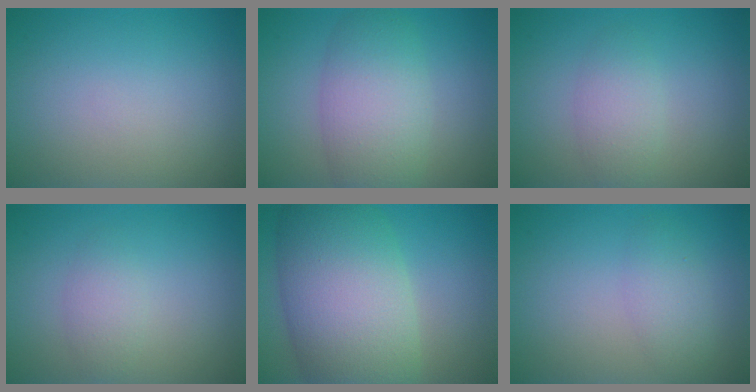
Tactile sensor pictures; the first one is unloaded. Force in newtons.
{"total": 5.9, "press": 5.8, "slide": 0.3}
{"total": 2.4, "press": 2.4, "slide": 0.0}
{"total": 1.8, "press": 1.8, "slide": 0.0}
{"total": 11.7, "press": 11.7, "slide": 0.8}
{"total": 2.2, "press": 2.2, "slide": 0.1}